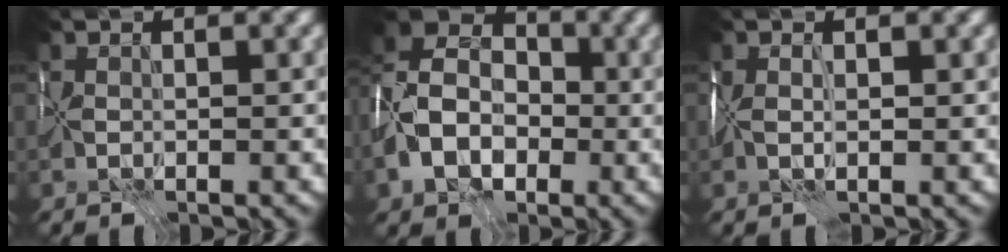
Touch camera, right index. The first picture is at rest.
{"total": 9.1, "force": [-2.7, 6.7, 5.6], "torque": [-0.120, -0.001, -0.065]}
{"total": 2.3, "force": [0.3, 0.9, 2.1], "torque": [-0.039, 0.000, 0.005]}